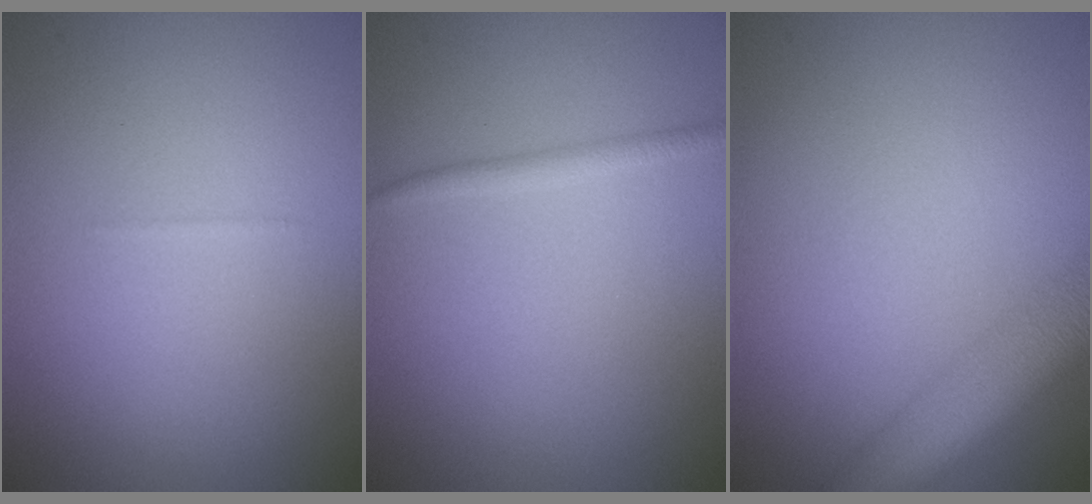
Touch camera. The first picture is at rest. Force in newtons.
{"total": 1.1, "press": 1.1, "slide": 0.0}
{"total": 7.2, "press": 7.2, "slide": 0.4}